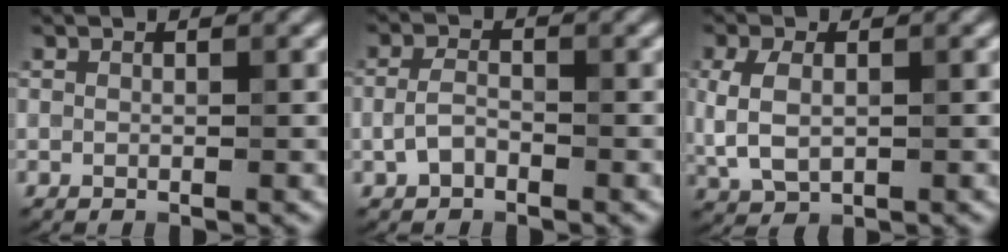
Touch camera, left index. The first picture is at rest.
{"total": 2.0, "force": [-0.8, 1.3, 1.3], "torque": [-0.032, 0.004, -0.021]}
{"total": 3.9, "force": [0.3, 2.5, 3.0], "torque": [-0.070, 0.001, 0.009]}